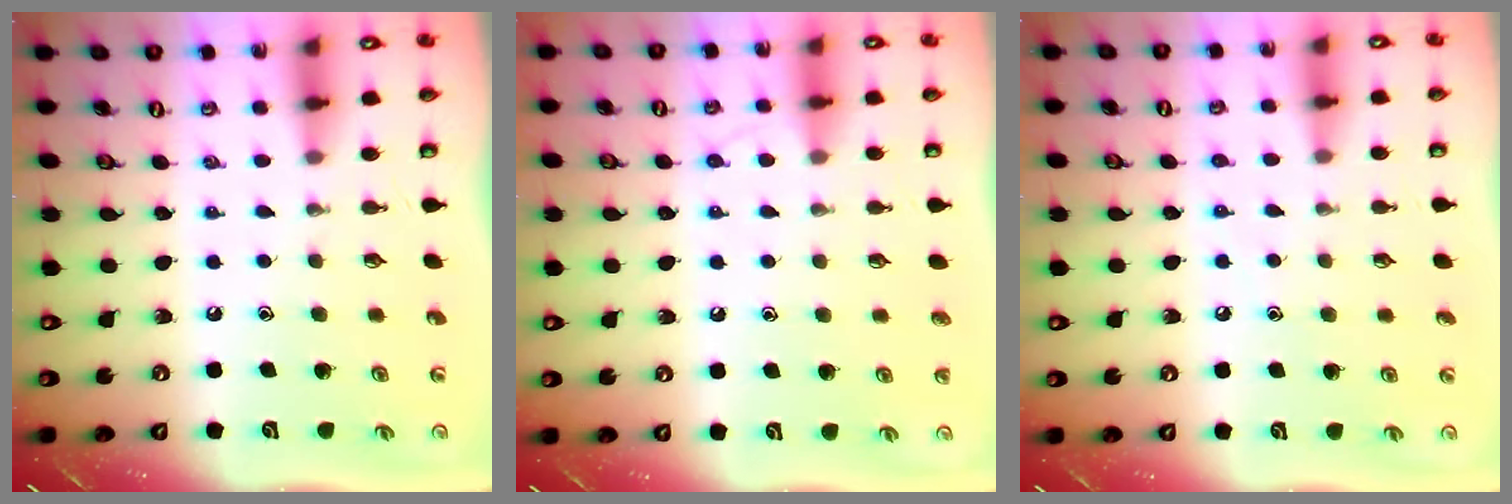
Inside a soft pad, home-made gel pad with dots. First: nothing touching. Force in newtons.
{"total": 5.6, "press": 5.6, "slide": 0.5}
{"total": 4.6, "press": 4.5, "slide": 0.5}